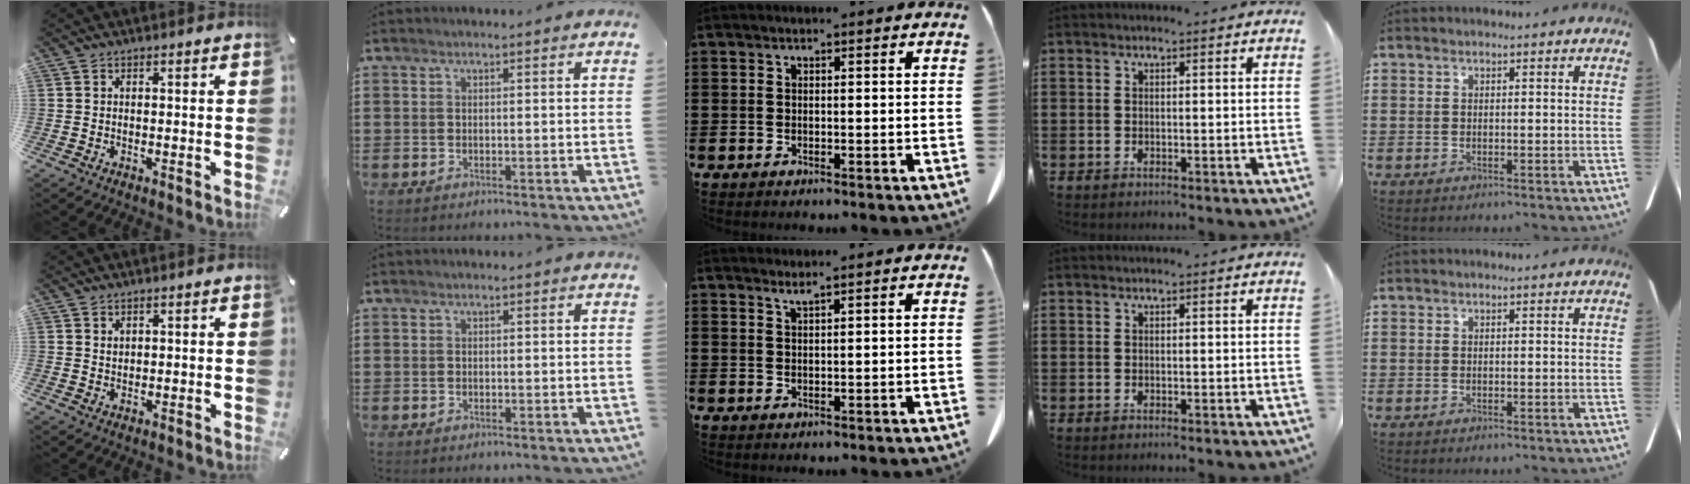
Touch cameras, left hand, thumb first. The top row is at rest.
{"thumb": {"total": 1.3, "force": [0.8, 1.0, 0.2], "torque": [0.004, -0.003, 0.015]}, "middle": {"total": 1.3, "force": [1.2, -0.2, 0.5], "torque": [-0.009, -0.003, 0.023]}}